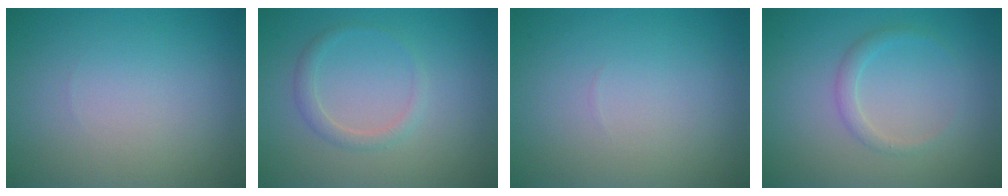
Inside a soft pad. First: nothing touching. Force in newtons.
{"total": 1.5, "press": 1.5, "slide": 0.1}
{"total": 0.0}
{"total": 1.4, "press": 1.4, "slide": 0.2}